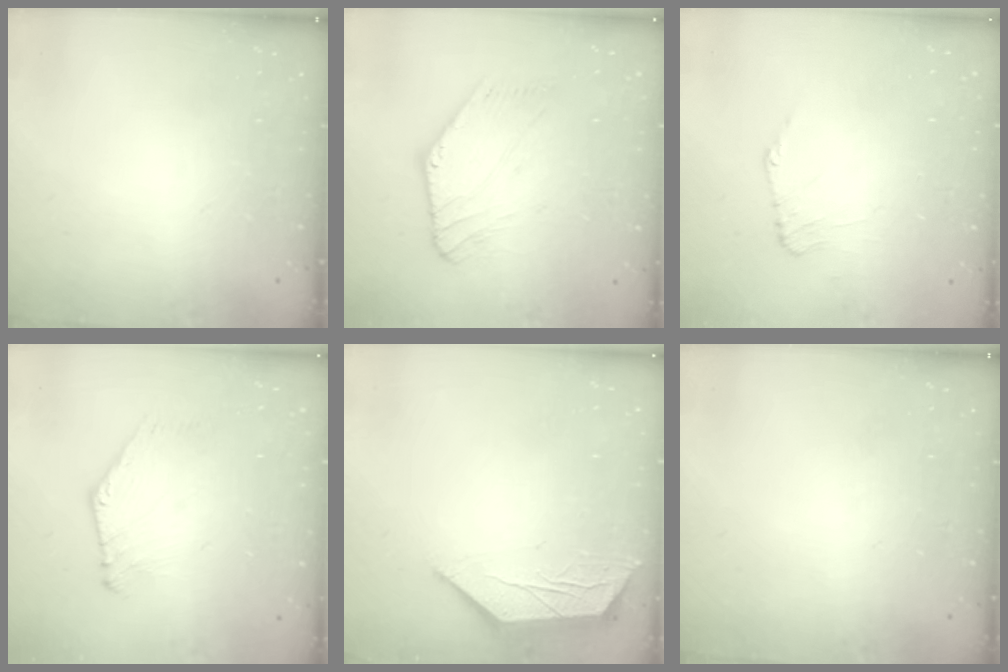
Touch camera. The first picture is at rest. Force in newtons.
{"total": 3.3, "press": 3.3, "slide": 0.6}
{"total": 1.1, "press": 1.1, "slide": 0.3}
{"total": 1.0, "press": 1.0, "slide": 0.0}
{"total": 5.1, "press": 5.0, "slide": 0.4}
{"total": 0.0}